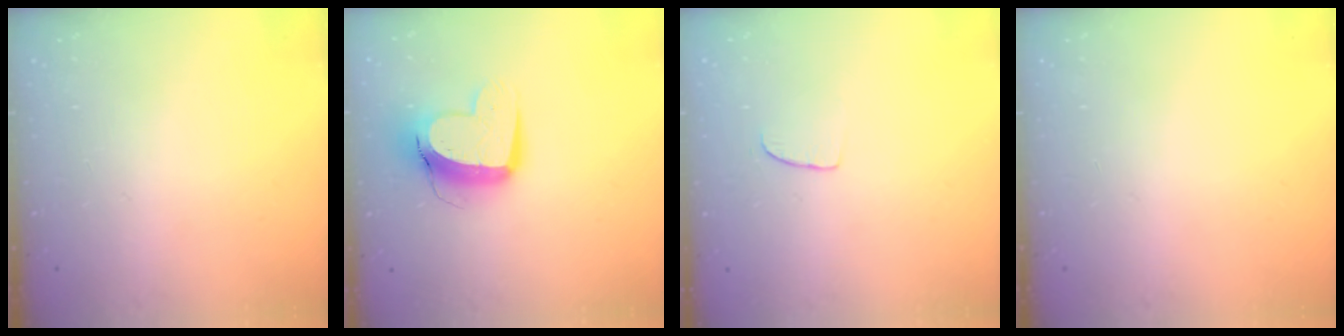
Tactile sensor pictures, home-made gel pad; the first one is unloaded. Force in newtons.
{"total": 11.3, "press": 11.2, "slide": 1.1}
{"total": 5.4, "press": 5.3, "slide": 0.4}
{"total": 0.0}